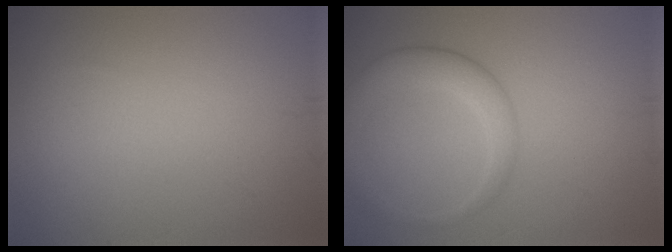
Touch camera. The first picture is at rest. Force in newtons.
{"total": 2.9, "press": 2.8, "slide": 0.1}